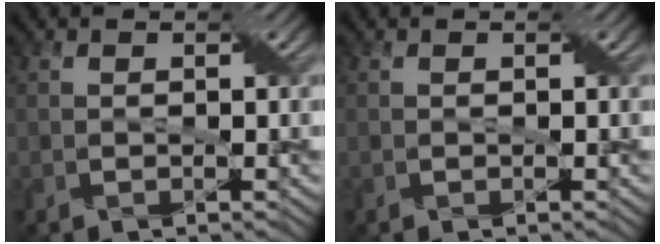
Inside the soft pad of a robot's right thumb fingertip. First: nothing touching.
{"total": 0.0}